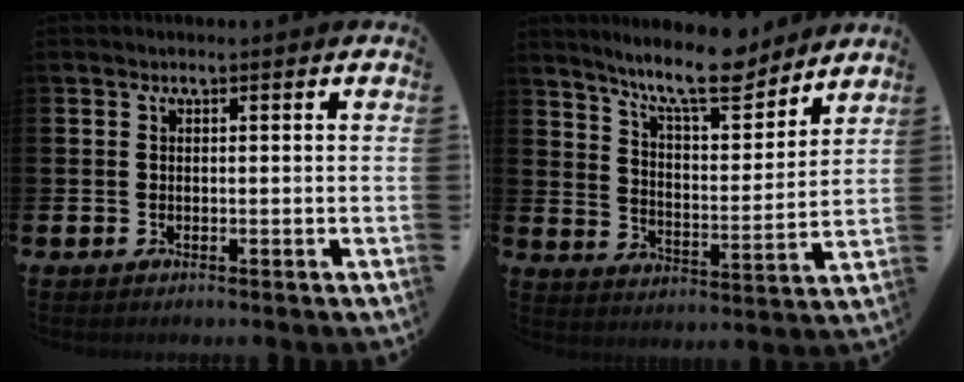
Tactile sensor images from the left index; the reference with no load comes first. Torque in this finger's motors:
{"motor_torque": [0.31, -0.42, 0.86, 0.21]}